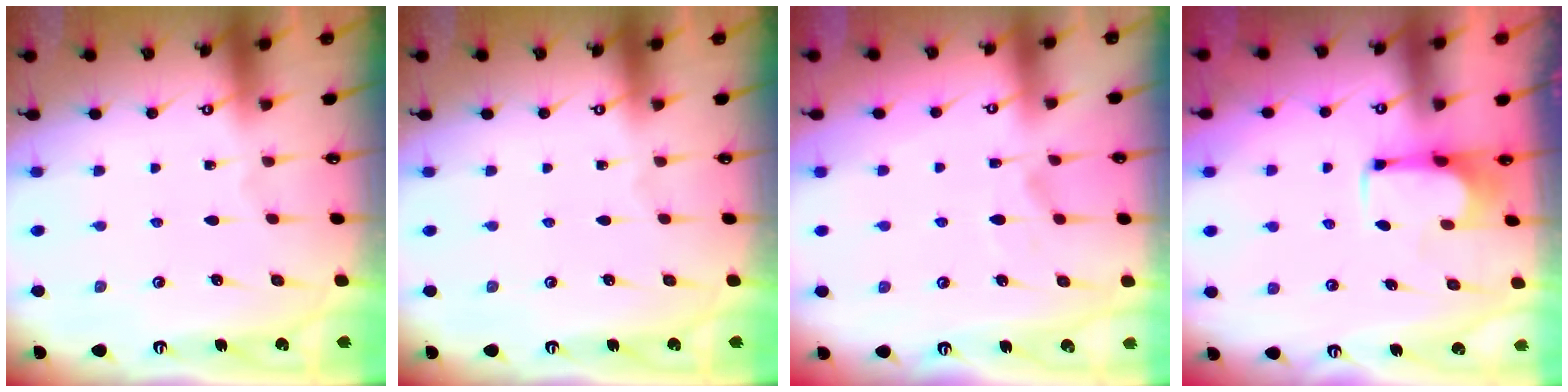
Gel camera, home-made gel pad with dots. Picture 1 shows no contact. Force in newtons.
{"total": 0.0}
{"total": 1.4, "press": 0.9, "slide": 1.1}
{"total": 3.7, "press": 3.6, "slide": 0.7}